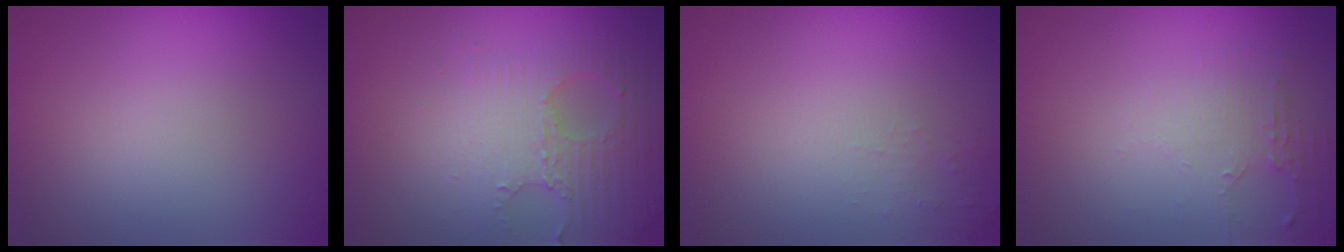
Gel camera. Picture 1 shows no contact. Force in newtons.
{"total": 3.9, "press": 3.8, "slide": 1.1}
{"total": 0.9, "press": 0.9, "slide": 0.2}
{"total": 2.1, "press": 2.0, "slide": 0.4}